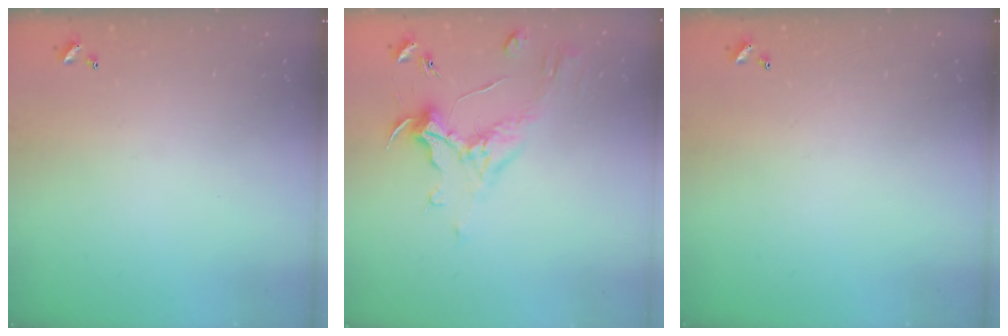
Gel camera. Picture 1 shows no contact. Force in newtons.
{"total": 1.0, "press": 0.2, "slide": 1.0}
{"total": 0.0}